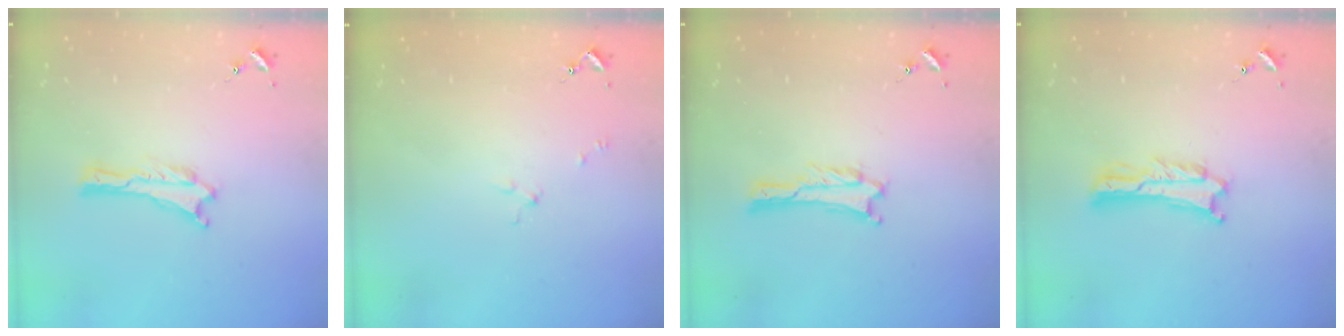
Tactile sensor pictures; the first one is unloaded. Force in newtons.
{"total": 1.7, "press": 1.7, "slide": 0.3}
{"total": 1.0, "press": 1.0, "slide": 0.1}
{"total": 2.0, "press": 2.0, "slide": 0.3}